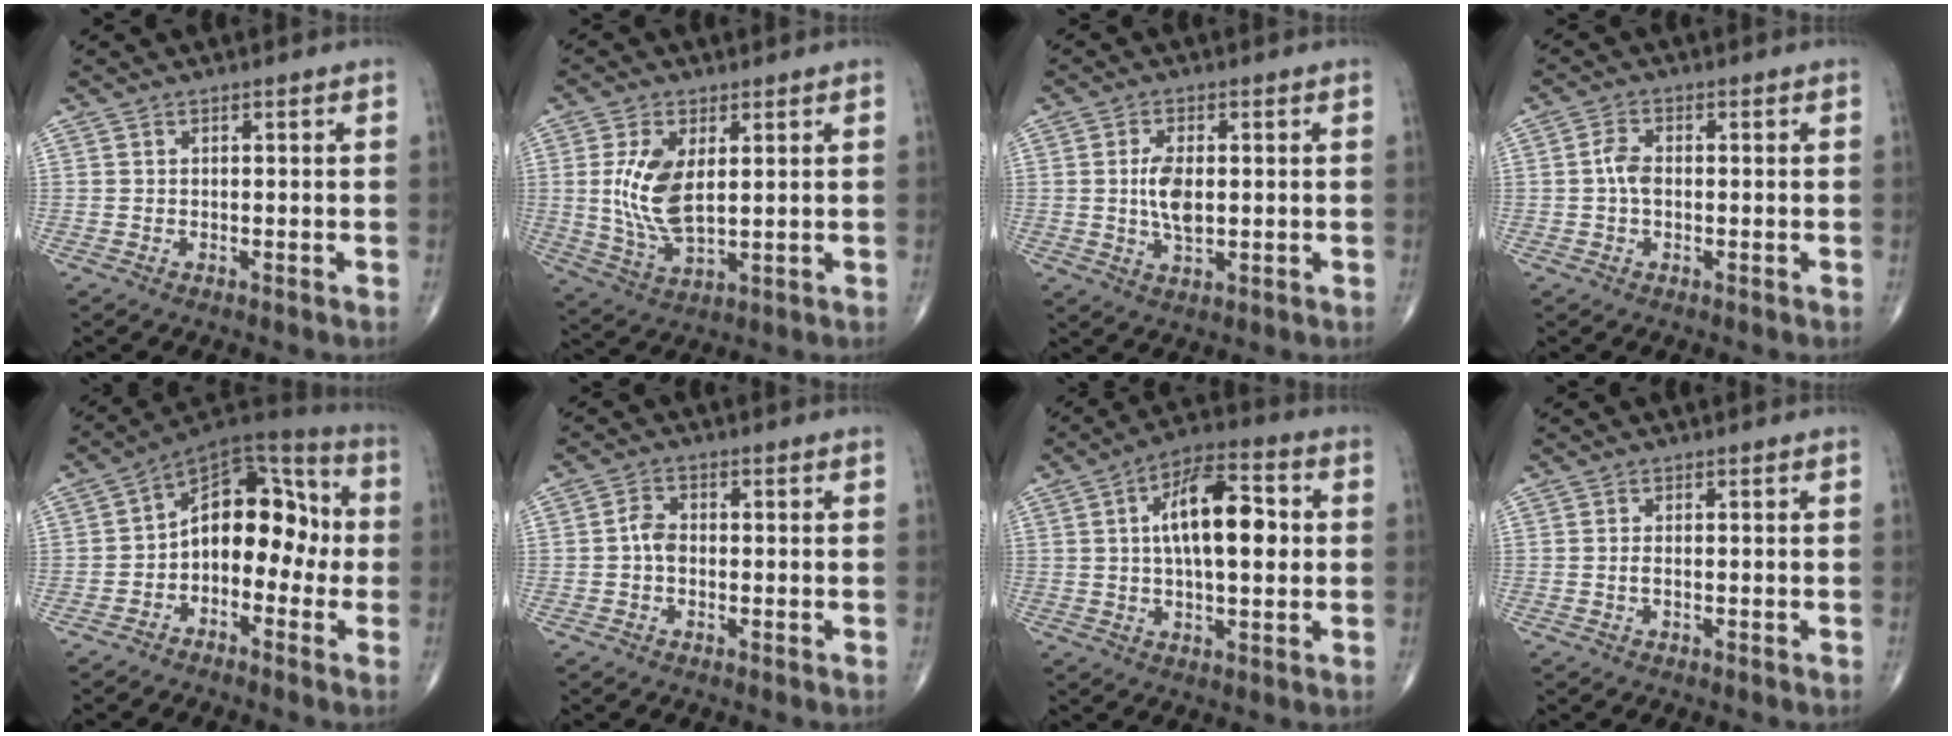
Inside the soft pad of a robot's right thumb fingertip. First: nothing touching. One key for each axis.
{"total": 10.6, "fx": 1.8, "fy": 5.3, "fz": 9.0, "tx": -0.179, "ty": -0.014, "tz": 0.045}
{"total": 6.1, "fx": 0.3, "fy": 3.1, "fz": 5.3, "tx": -0.103, "ty": -0.005, "tz": 0.005}
{"total": 3.3, "fx": -0.2, "fy": 2.0, "fz": 2.7, "tx": -0.057, "ty": 0.007, "tz": -0.009}
{"total": 14.1, "fx": -1.7, "fy": 9.0, "fz": 10.8, "tx": -0.119, "ty": 0.052, "tz": -0.045}
{"total": 2.9, "fx": -0.4, "fy": 2.0, "fz": 2.1, "tx": -0.033, "ty": 0.009, "tz": -0.014}
{"total": 15.0, "fx": 2.1, "fy": 6.6, "fz": 13.3, "tx": -0.204, "ty": 0.018, "tz": 0.027}
{"total": 0.9, "fx": -0.2, "fy": 0.3, "fz": 0.9, "tx": -0.018, "ty": -0.003, "tz": -0.004}